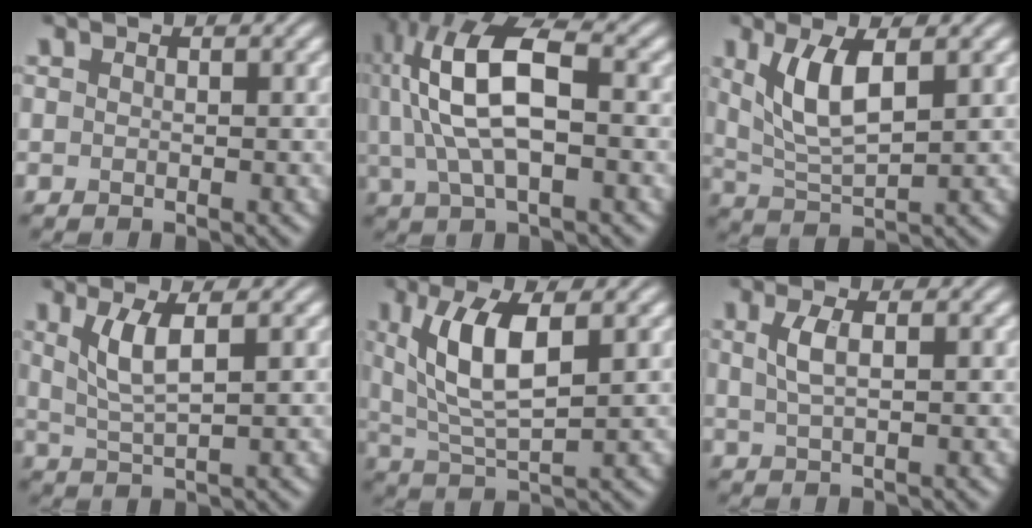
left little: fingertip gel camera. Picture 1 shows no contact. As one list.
[{"total": 10.3, "force": [1.5, 4.5, 9.1], "torque": [-0.193, 0.015, 0.023]}, {"total": 5.2, "force": [1.8, 1.9, 4.5], "torque": [-0.100, -0.004, 0.039]}, {"total": 3.6, "force": [1.3, 0.8, 3.2], "torque": [-0.071, -0.004, 0.030]}, {"total": 6.8, "force": [1.9, 2.5, 6.0], "torque": [-0.120, -0.002, 0.040]}, {"total": 2.3, "force": [0.6, 0.7, 2.1], "torque": [-0.046, 0.004, 0.014]}]